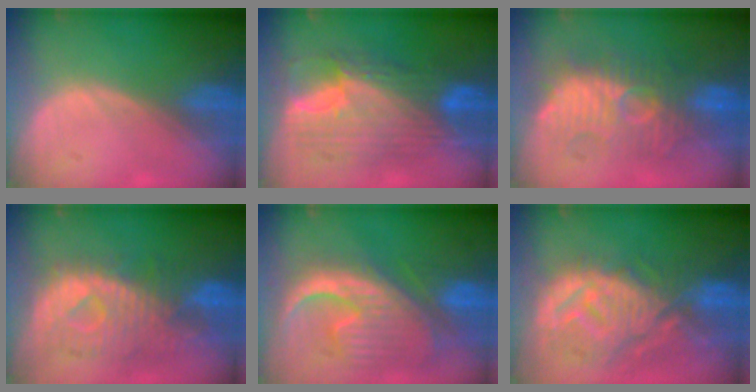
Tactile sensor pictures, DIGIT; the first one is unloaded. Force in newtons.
{"total": 11.7, "press": 11.7, "slide": 1.1}
{"total": 9.9, "press": 9.9, "slide": 0.3}
{"total": 10.8, "press": 9.6, "slide": 4.9}
{"total": 13.2, "press": 11.4, "slide": 6.7}
{"total": 12.6, "press": 11.2, "slide": 5.9}